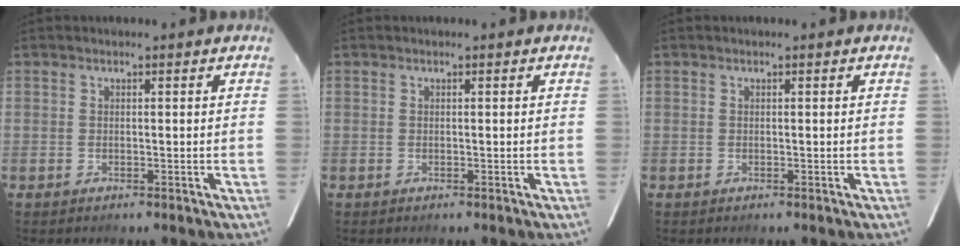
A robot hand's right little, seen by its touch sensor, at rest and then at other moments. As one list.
[{"total": 0.0}, {"total": 0.0}]